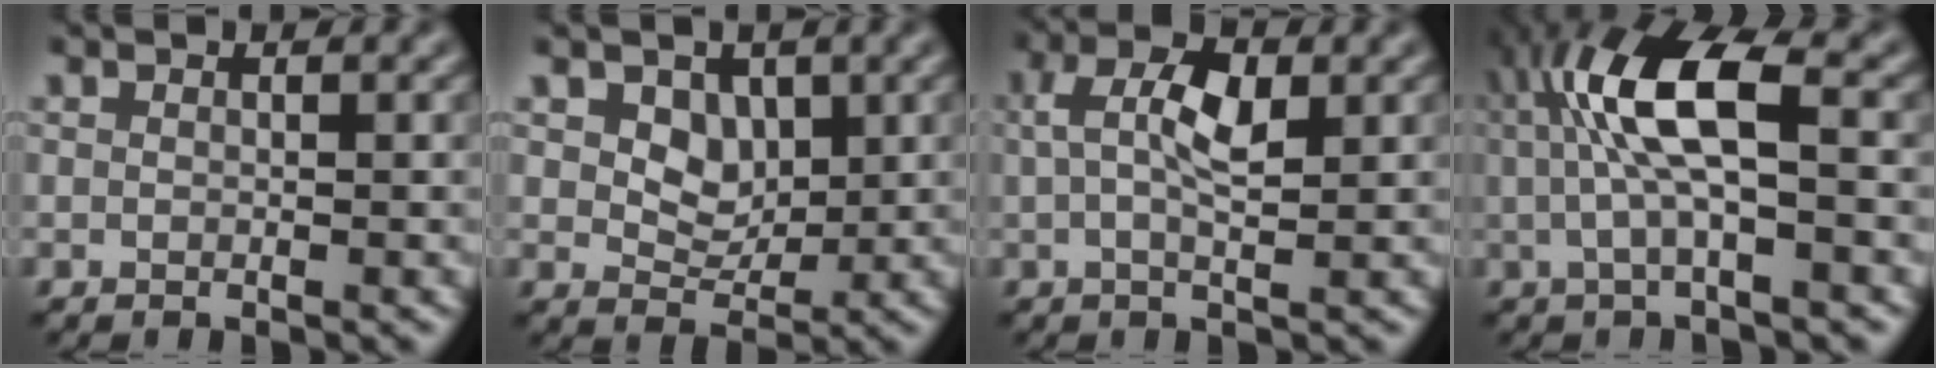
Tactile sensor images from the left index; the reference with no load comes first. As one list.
[{"total": 2.8, "force": [0.8, 2.2, 1.6], "torque": [-0.038, -0.011, 0.010]}, {"total": 4.4, "force": [0.8, 1.9, 3.8], "torque": [-0.085, 0.005, 0.013]}, {"total": 6.7, "force": [0.4, 1.9, 6.4], "torque": [-0.139, 0.012, 0.002]}]